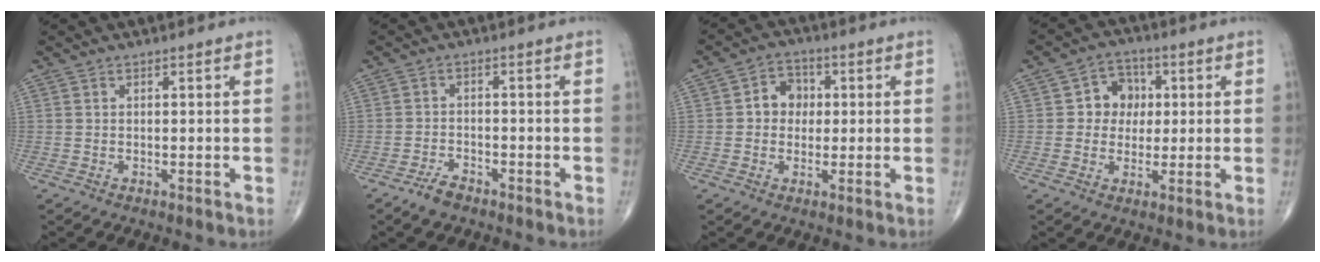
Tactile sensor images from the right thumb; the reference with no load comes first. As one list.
[{"total": 3.2, "force": [-2.6, 1.4, 1.4], "torque": [-0.029, 0.011, -0.046]}, {"total": 5.7, "force": [0.5, 4.9, 2.9], "torque": [-0.016, 0.011, -0.001]}, {"total": 7.1, "force": [1.0, 6.3, 3.1], "torque": [-0.004, 0.008, 0.007]}]